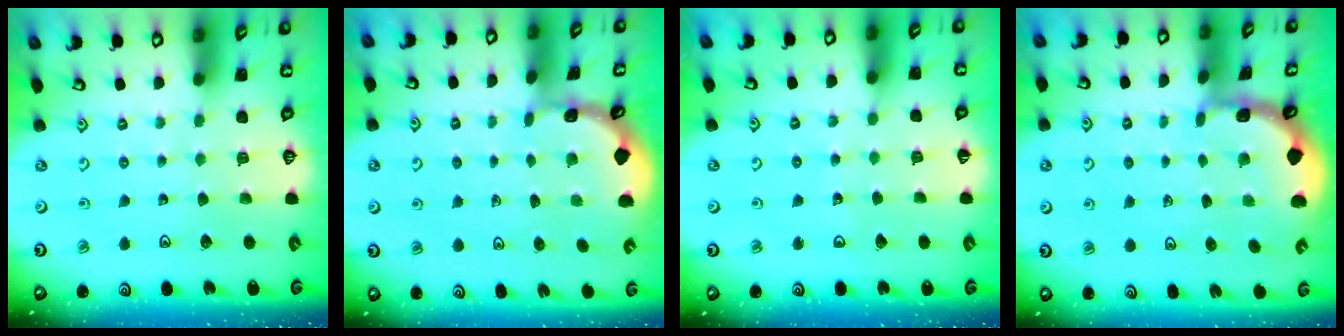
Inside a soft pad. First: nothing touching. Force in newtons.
{"total": 0.7, "press": 0.7, "slide": 0.1}
{"total": 3.6, "press": 3.6, "slide": 0.4}
{"total": 1.5, "press": 1.5, "slide": 0.1}